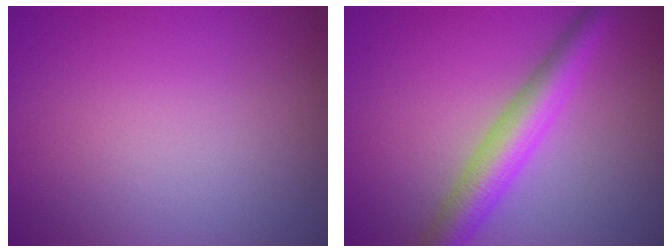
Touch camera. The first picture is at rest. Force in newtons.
{"total": 4.6, "press": 4.6, "slide": 0.2}